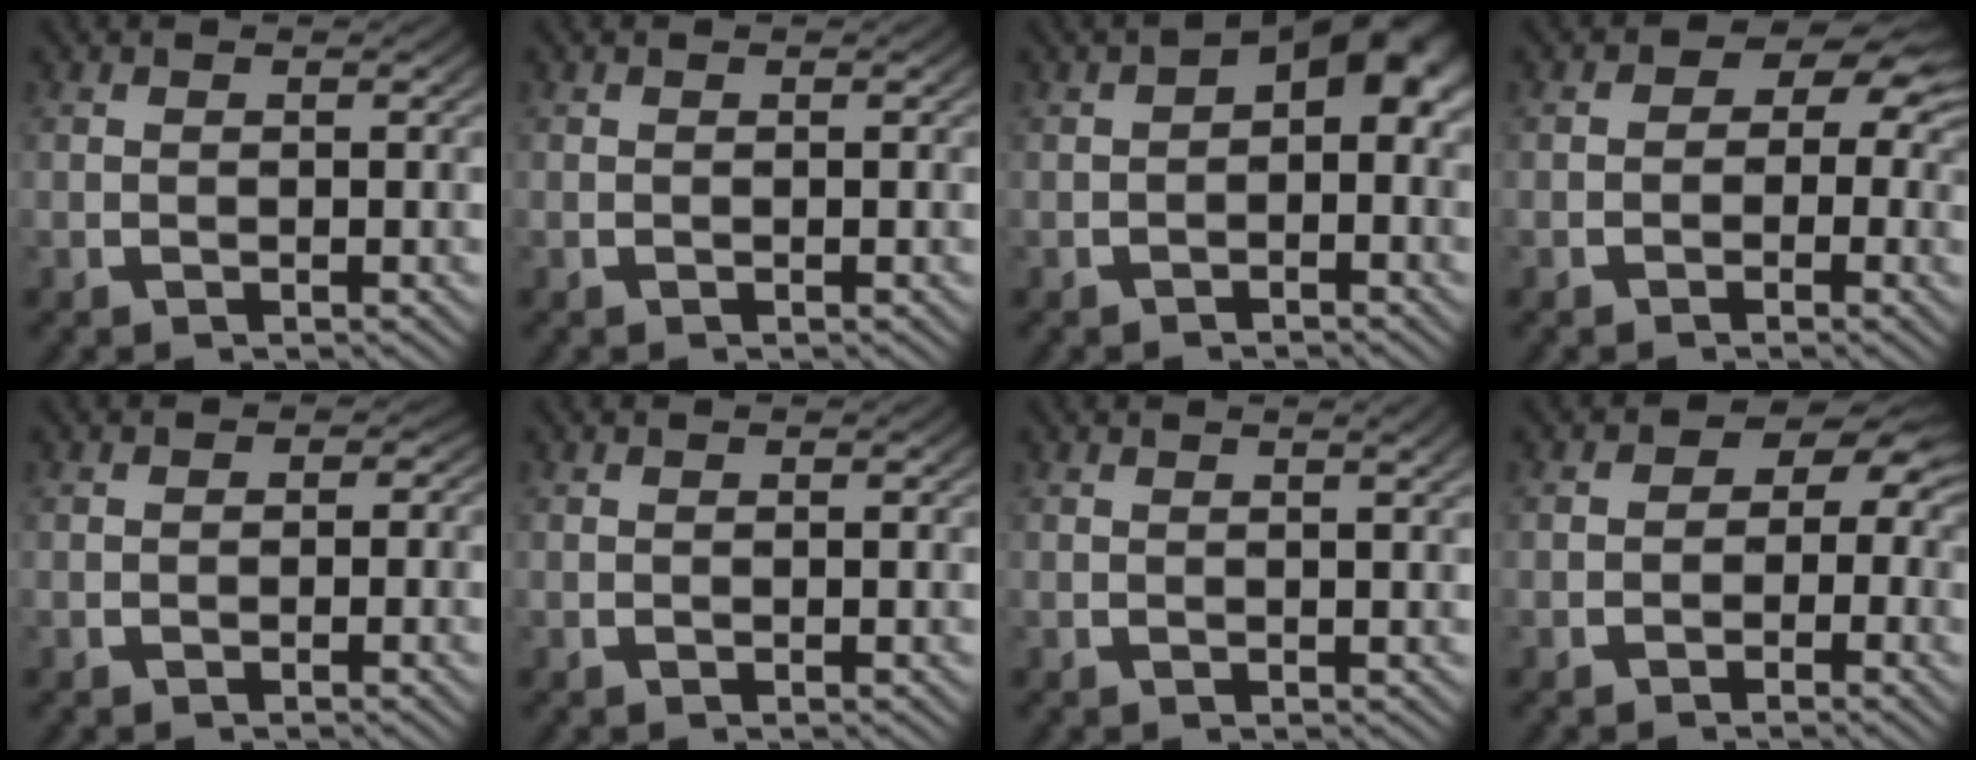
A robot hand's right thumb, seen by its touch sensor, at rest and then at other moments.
{"total": 0.0}
{"total": 5.1, "force": [-0.1, 3.1, 4.1], "torque": [-0.055, -0.005, 0.001]}
{"total": 4.4, "force": [0.5, 3.3, 2.9], "torque": [-0.037, -0.004, 0.006]}
{"total": 2.1, "force": [-0.3, 1.9, 0.7], "torque": [0.005, 0.000, -0.014]}
{"total": 0.0}
{"total": 0.0}
{"total": 4.4, "force": [0.0, 3.5, 2.7], "torque": [-0.035, -0.007, 0.000]}